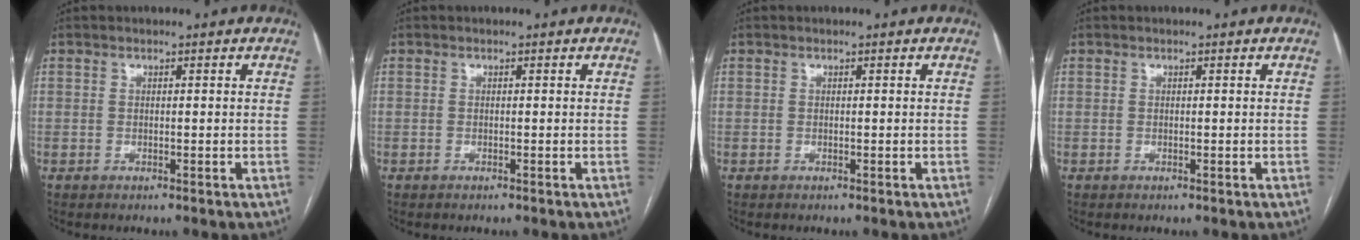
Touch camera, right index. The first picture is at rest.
{"total": 0.0}
{"total": 0.0}
{"total": 0.0}